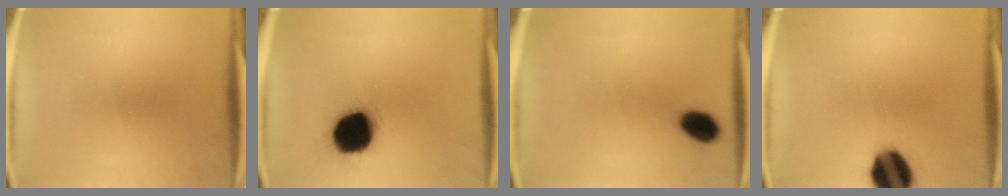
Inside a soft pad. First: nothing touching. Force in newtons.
{"total": 18.9}
{"total": 6.2}
{"total": 13.3}